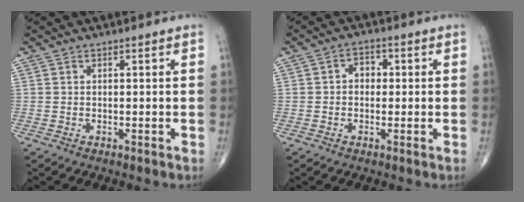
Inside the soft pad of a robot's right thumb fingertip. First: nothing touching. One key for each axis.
{"total": 3.3, "fx": 0.1, "fy": 2.6, "fz": 2.1, "tx": -0.016, "ty": 0.013, "tz": -0.005}